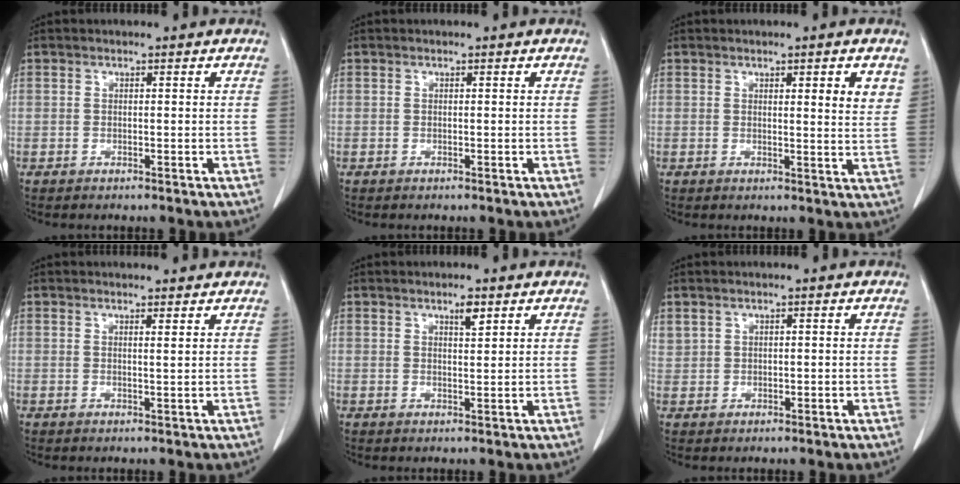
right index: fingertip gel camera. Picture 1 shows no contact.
{"total": 0.0}
{"total": 4.3, "force": [2.1, 0.6, 3.7], "torque": [-0.045, -0.010, 0.024]}
{"total": 2.4, "force": [2.3, 0.0, 0.6], "torque": [-0.016, -0.005, 0.023]}
{"total": 2.1, "force": [1.4, 0.4, 1.5], "torque": [-0.028, -0.001, 0.024]}
{"total": 1.6, "force": [1.1, 1.1, 0.4], "torque": [-0.008, 0.013, 0.031]}